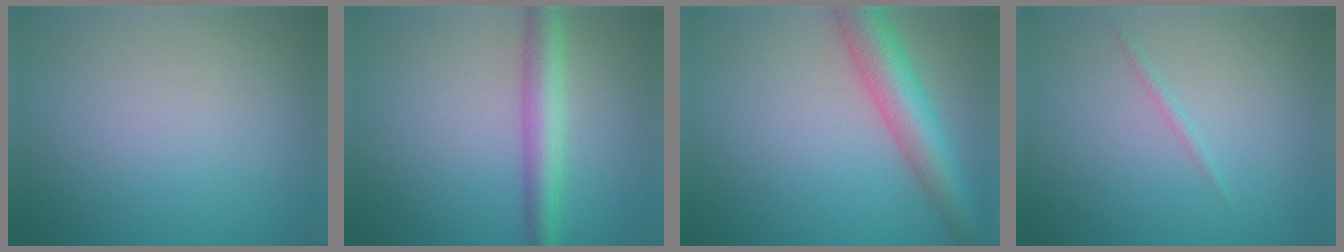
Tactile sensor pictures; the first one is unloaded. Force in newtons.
{"total": 4.1, "press": 4.1, "slide": 0.1}
{"total": 6.2, "press": 6.2, "slide": 0.2}
{"total": 0.7, "press": 0.7, "slide": 0.1}